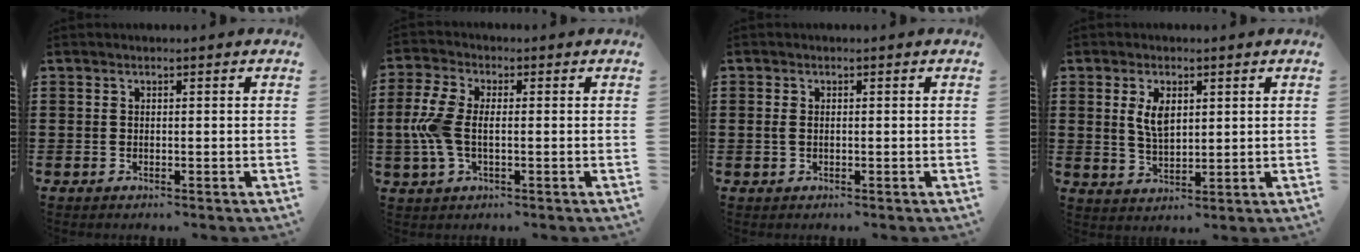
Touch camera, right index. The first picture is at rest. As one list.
[{"total": 6.8, "force": [-0.4, 3.5, 5.8], "torque": [-0.156, -0.007, -0.019]}, {"total": 0.9, "force": [0.0, 0.6, 0.7], "torque": [-0.017, 0.004, -0.001]}, {"total": 4.4, "force": [1.4, 2.2, 3.6], "torque": [-0.069, 0.004, 0.022]}]